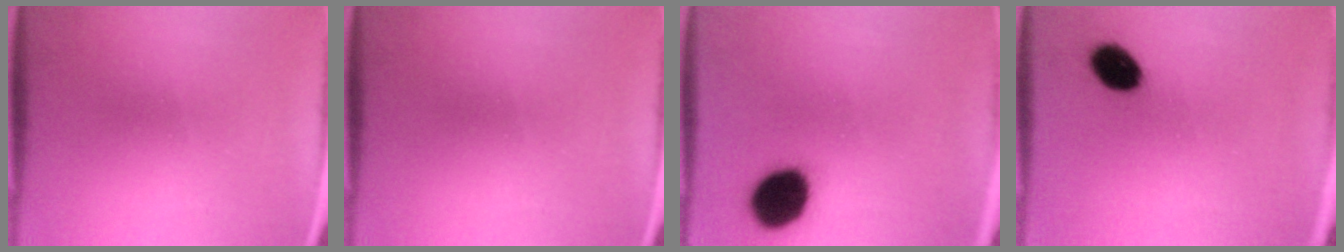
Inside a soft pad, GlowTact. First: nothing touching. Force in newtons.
{"total": 0.0}
{"total": 12.4}
{"total": 7.7}